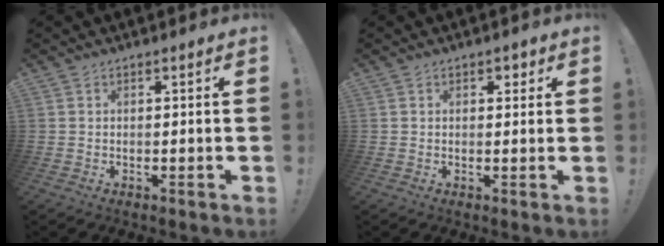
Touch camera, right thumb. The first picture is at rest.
{"total": 1.6, "force": [0.8, 1.3, 0.6], "torque": [-0.006, 0.001, 0.012]}